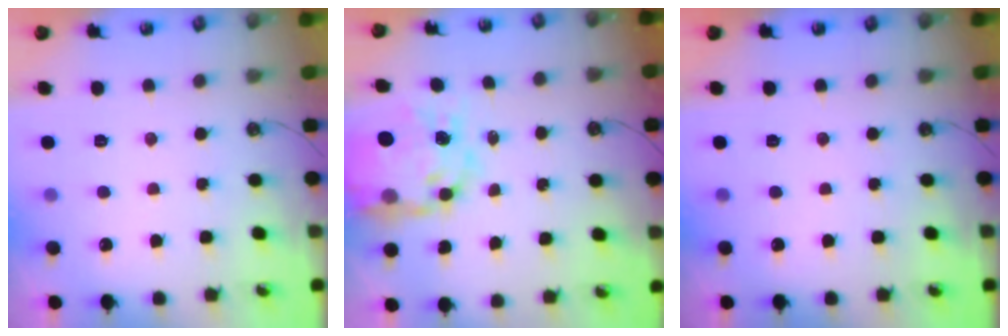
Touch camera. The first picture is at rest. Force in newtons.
{"total": 17.0, "press": 17.0, "slide": 1.6}
{"total": 0.0}